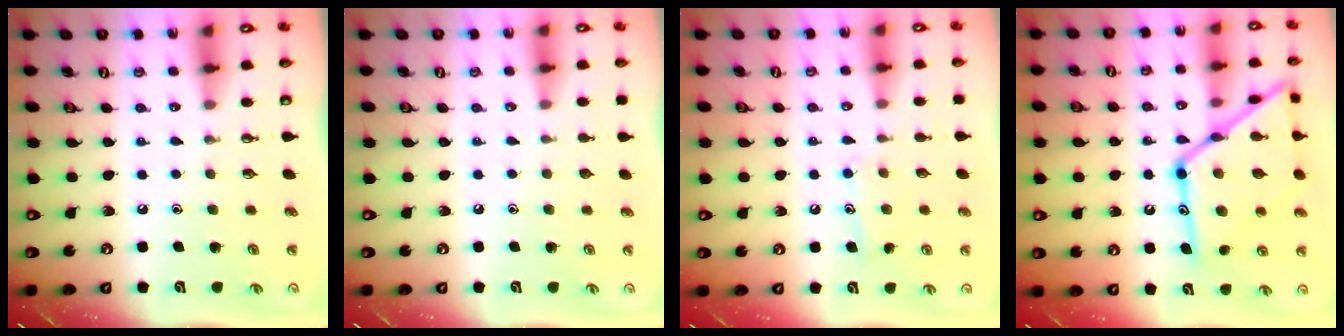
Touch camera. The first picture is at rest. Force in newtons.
{"total": 0.0}
{"total": 8.3, "press": 8.3, "slide": 0.6}
{"total": 23.5, "press": 23.5, "slide": 1.9}